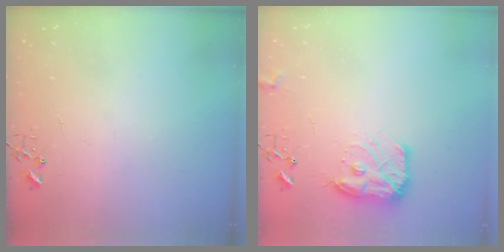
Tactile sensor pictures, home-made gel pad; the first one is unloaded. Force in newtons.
{"total": 12.6, "press": 12.6, "slide": 0.6}